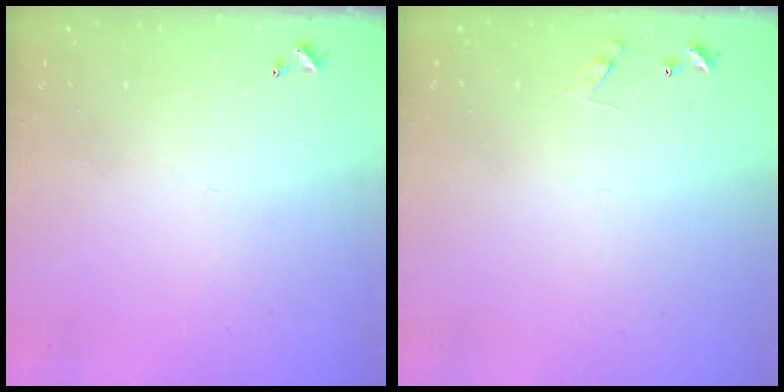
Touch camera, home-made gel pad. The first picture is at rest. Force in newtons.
{"total": 7.7, "press": 7.7, "slide": 0.3}